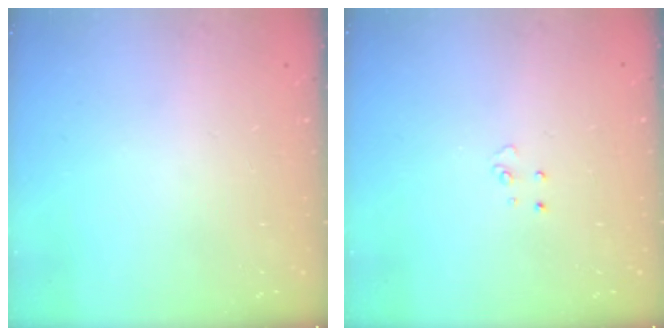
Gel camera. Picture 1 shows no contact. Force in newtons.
{"total": 2.9, "press": 2.9, "slide": 0.2}